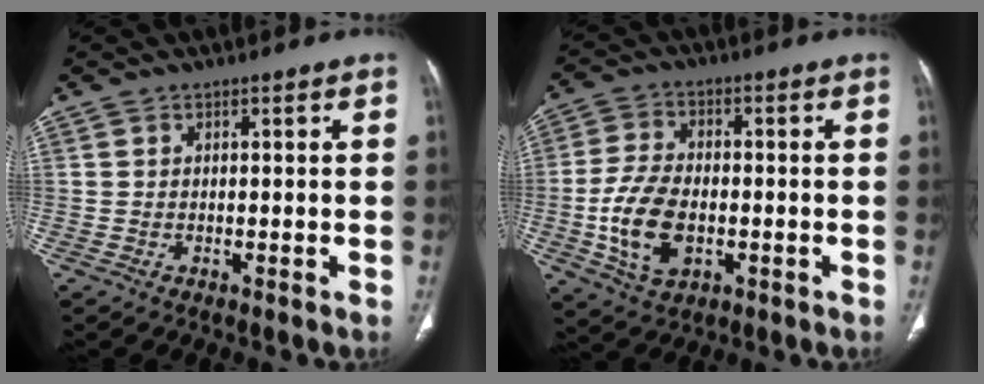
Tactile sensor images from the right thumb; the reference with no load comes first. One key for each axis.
{"total": 11.5, "fx": -2.4, "fy": 7.0, "fz": 8.8, "tx": -0.169, "ty": 0.006, "tz": -0.039}